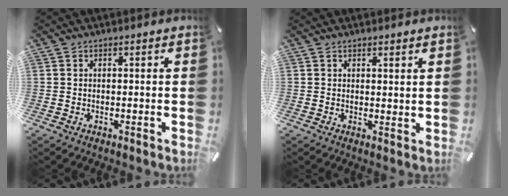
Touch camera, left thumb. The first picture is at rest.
{"total": 1.2, "force": [1.1, 0.5, 0.1], "torque": [0.007, -0.005, 0.021]}